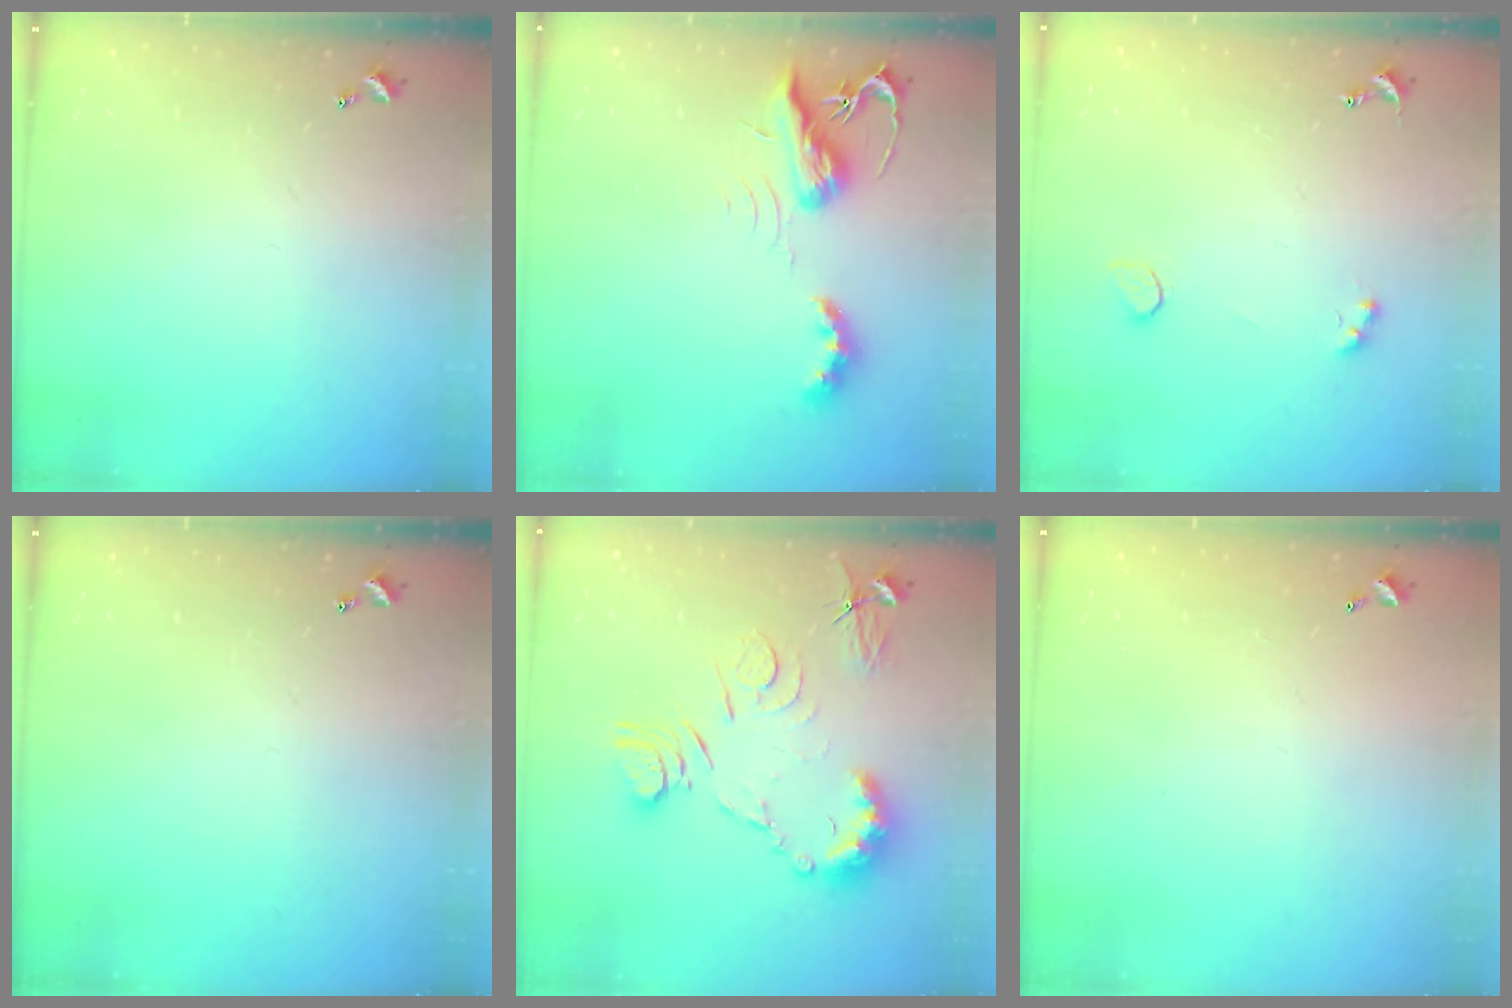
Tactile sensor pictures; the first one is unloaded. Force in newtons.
{"total": 6.6, "press": 6.6, "slide": 0.3}
{"total": 2.1, "press": 1.9, "slide": 1.0}
{"total": 0.0}
{"total": 11.6, "press": 11.6, "slide": 0.5}
{"total": 2.8, "press": 2.8, "slide": 0.1}